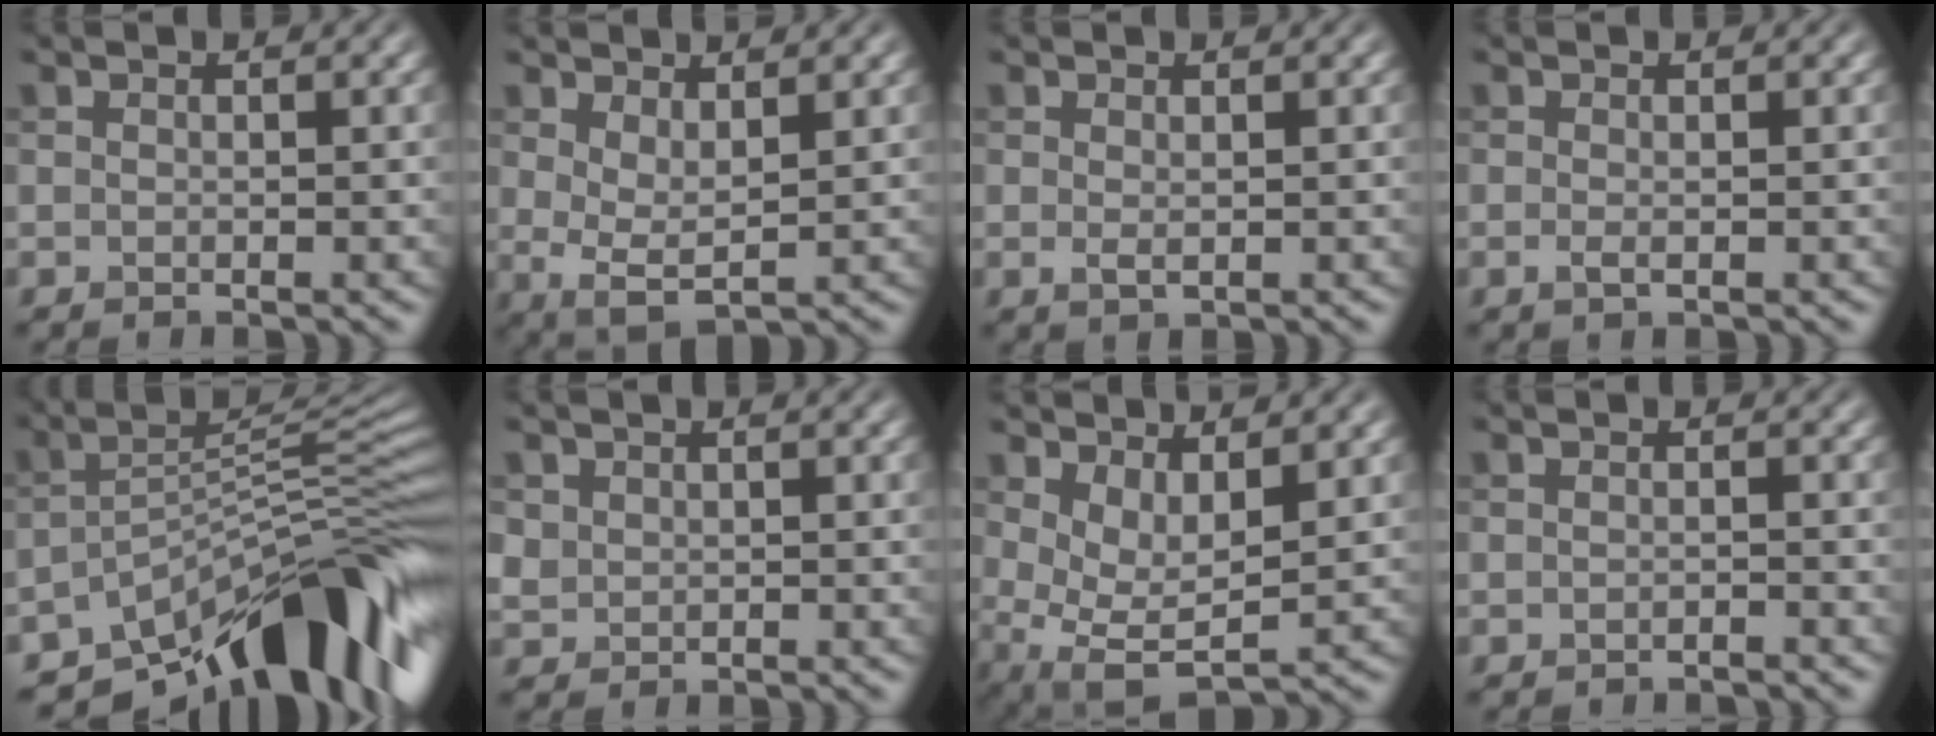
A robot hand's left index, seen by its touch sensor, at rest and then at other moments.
{"total": 2.9, "force": [1.1, 1.0, 2.5], "torque": [-0.048, -0.009, 0.023]}
{"total": 1.0, "force": [0.1, 0.5, 0.9], "torque": [-0.015, -0.003, 0.004]}
{"total": 0.9, "force": [-0.2, 0.3, 0.8], "torque": [-0.018, -0.003, -0.005]}
{"total": 12.4, "force": [-8.4, 3.7, 8.3], "torque": [-0.112, 0.012, -0.141]}
{"total": 1.2, "force": [0.4, 1.2, 0.1], "torque": [0.002, -0.004, 0.008]}
{"total": 4.8, "force": [1.4, 2.2, 4.0], "torque": [-0.082, -0.015, 0.031]}
{"total": 0.9, "force": [-0.8, 0.1, 0.3], "torque": [-0.001, 0.001, -0.015]}